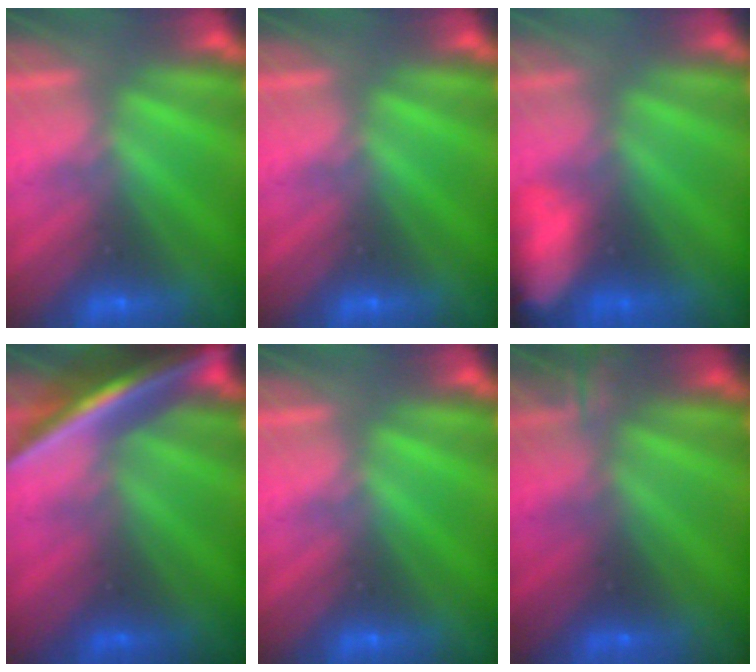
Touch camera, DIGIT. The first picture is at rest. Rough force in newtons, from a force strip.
{"total": 0.0}
{"total": 8.3}
{"total": 7.1}
{"total": 0.0}
{"total": 3.7}